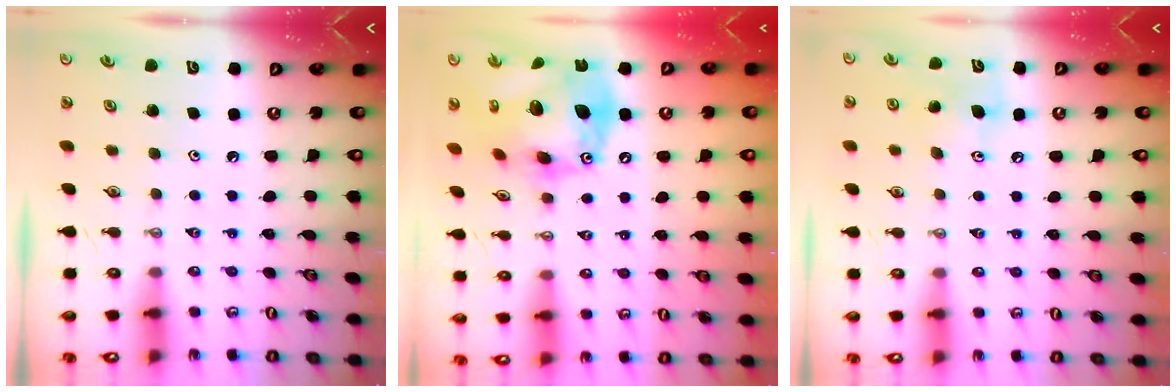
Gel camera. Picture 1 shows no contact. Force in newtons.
{"total": 21.2, "press": 21.1, "slide": 2.5}
{"total": 7.4, "press": 7.1, "slide": 2.2}